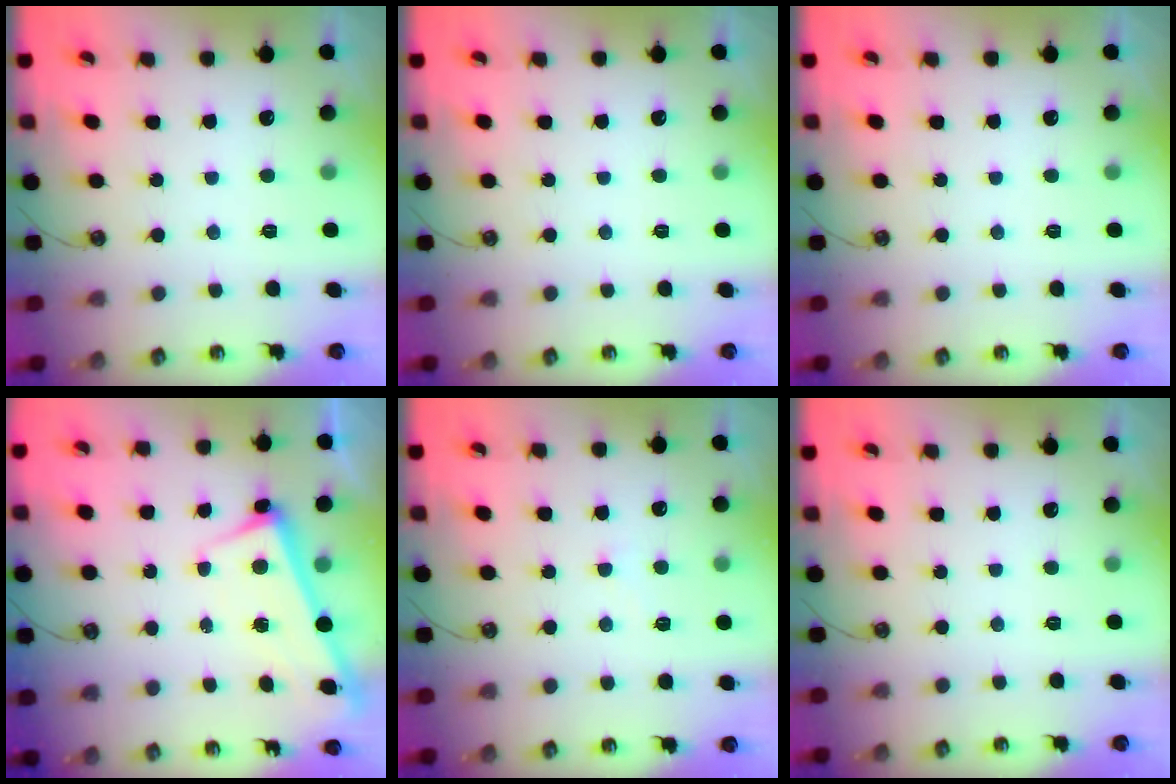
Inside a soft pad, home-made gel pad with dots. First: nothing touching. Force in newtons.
{"total": 0.0}
{"total": 0.0}
{"total": 2.8, "press": 2.7, "slide": 0.4}
{"total": 3.3, "press": 3.3, "slide": 0.5}
{"total": 0.0}